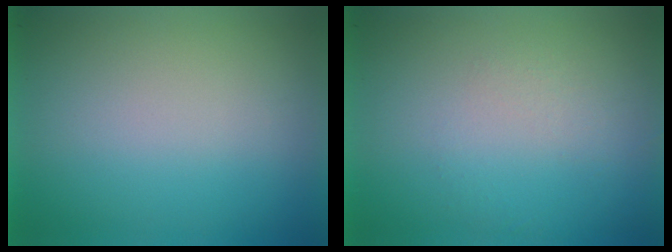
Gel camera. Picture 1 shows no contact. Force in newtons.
{"total": 1.2}